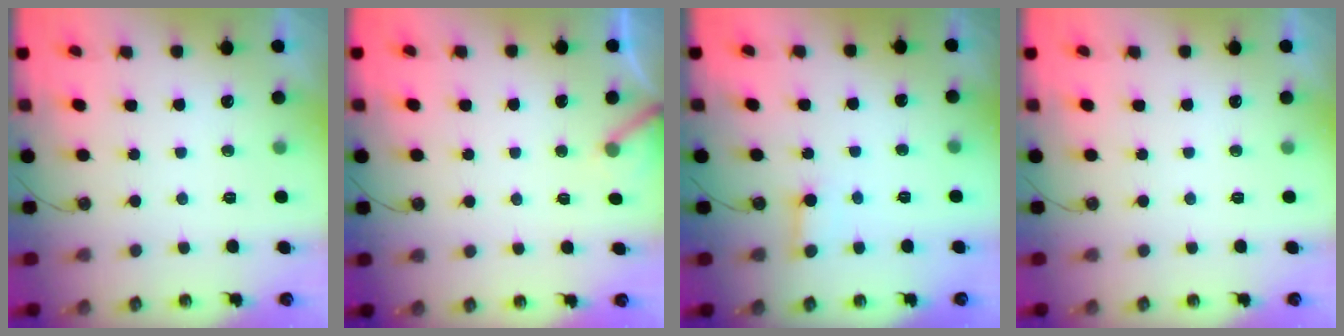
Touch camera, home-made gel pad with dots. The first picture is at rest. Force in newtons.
{"total": 4.1, "press": 4.1, "slide": 0.1}
{"total": 3.1, "press": 3.1, "slide": 0.2}
{"total": 0.0}